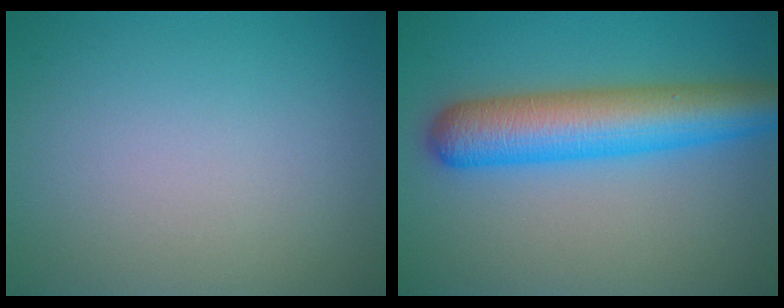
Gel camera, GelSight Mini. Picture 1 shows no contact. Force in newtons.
{"total": 8.2, "press": 8.2, "slide": 0.3}